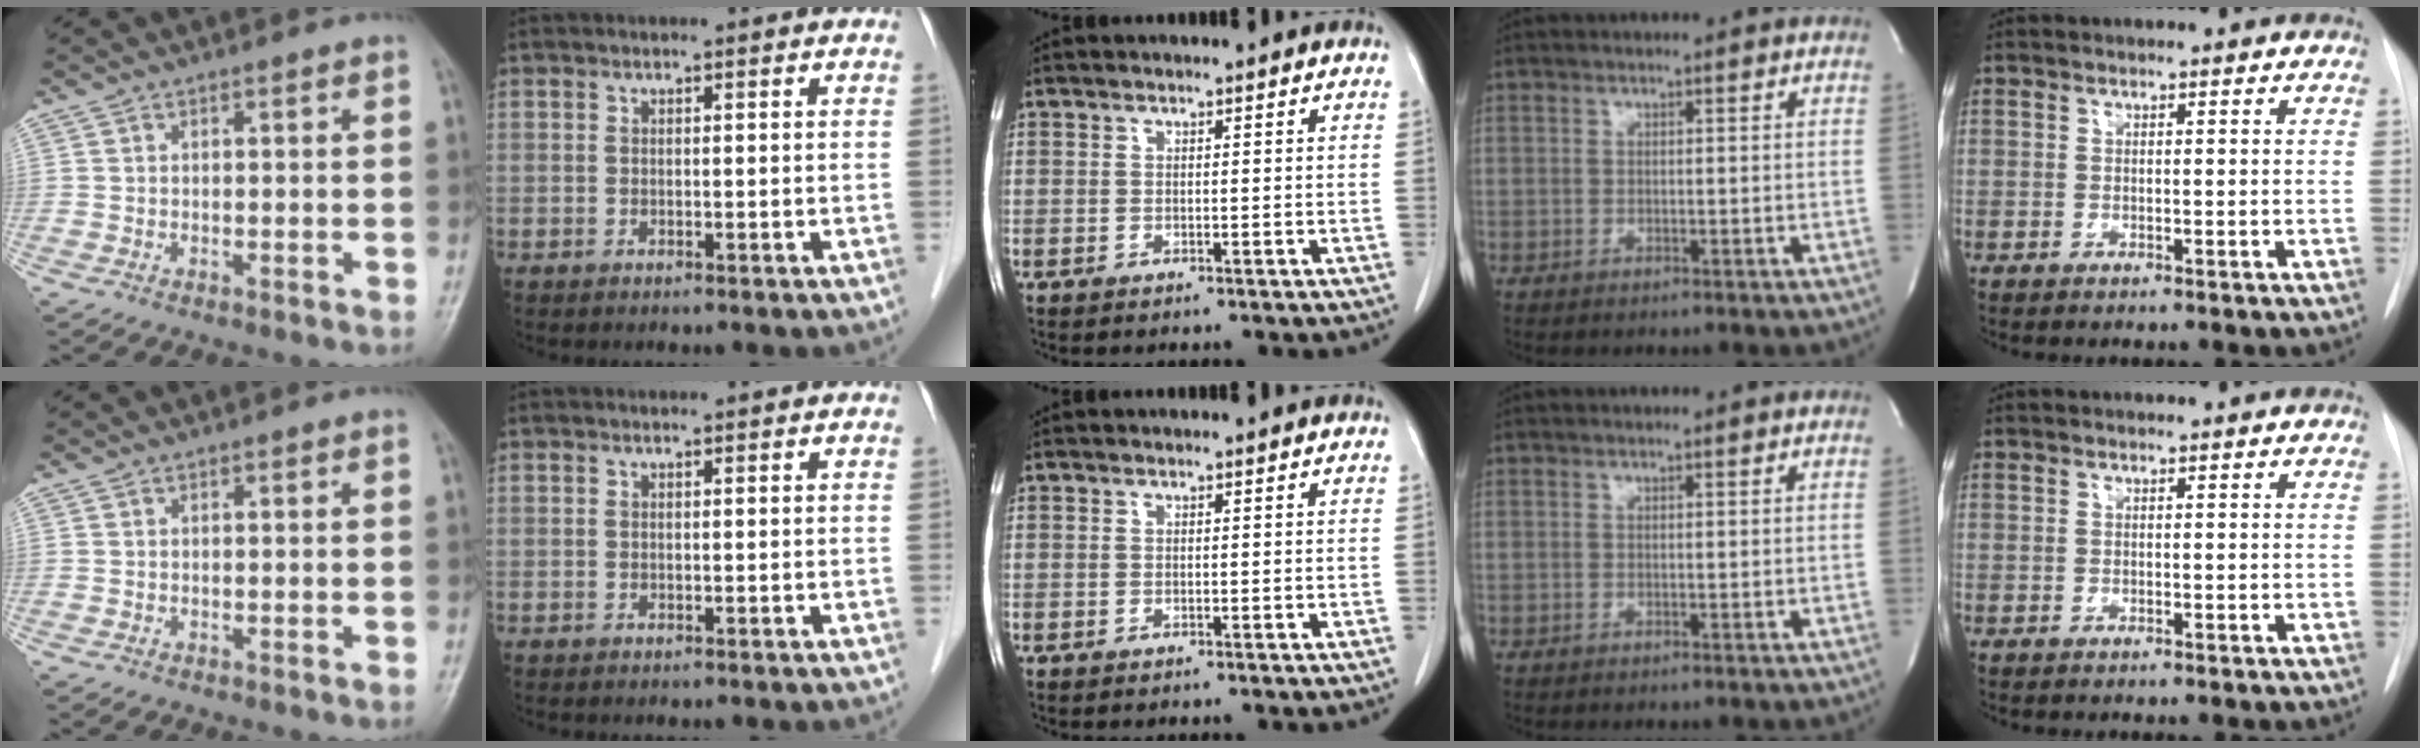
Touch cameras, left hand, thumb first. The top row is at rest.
{}